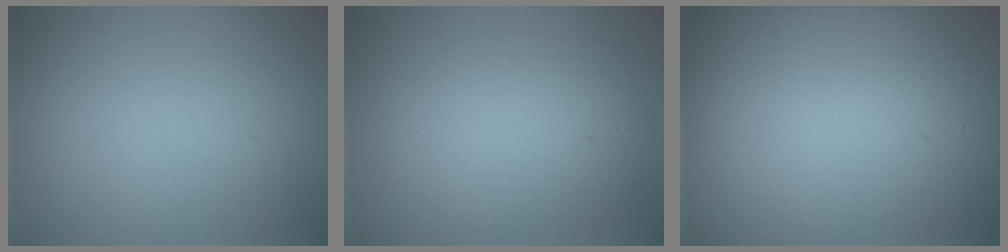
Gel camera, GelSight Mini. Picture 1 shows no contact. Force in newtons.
{"total": 5.5, "press": 5.4, "slide": 0.4}
{"total": 22.3, "press": 22.3, "slide": 1.1}